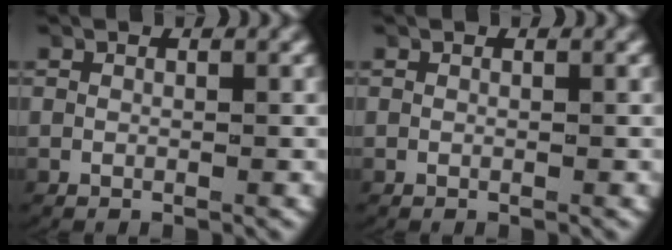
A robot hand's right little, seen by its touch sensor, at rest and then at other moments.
{"total": 0.0}